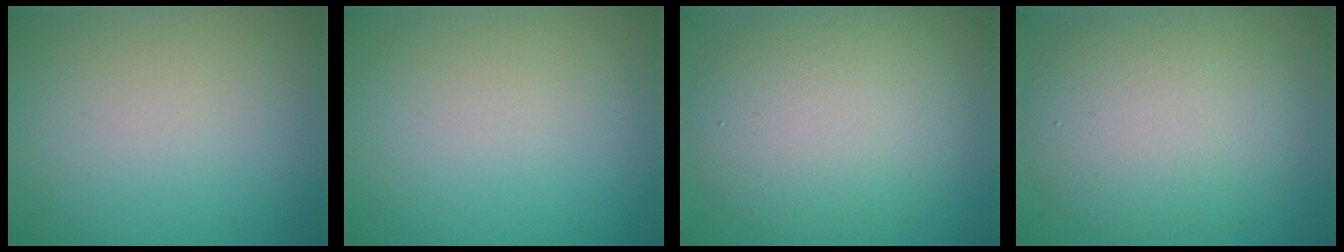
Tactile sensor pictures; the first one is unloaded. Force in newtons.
{"total": 0.0}
{"total": 7.7, "press": 7.6, "slide": 0.6}
{"total": 7.7, "press": 7.6, "slide": 0.6}